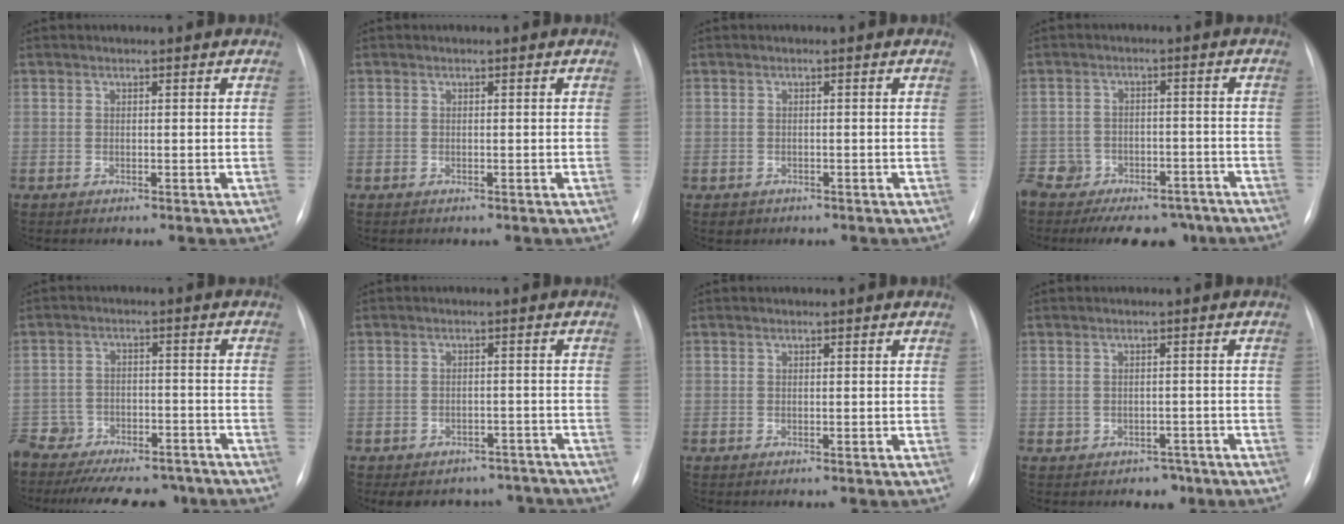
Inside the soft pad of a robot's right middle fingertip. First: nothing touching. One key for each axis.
{"total": 0.0}
{"total": 1.3, "fx": -0.8, "fy": 1.0, "fz": 0.1, "tx": -0.005, "ty": 0.002, "tz": -0.006}
{"total": 15.6, "fx": -12.2, "fy": 8.1, "fz": 5.6, "tx": -0.112, "ty": 0.007, "tz": -0.158}
{"total": 19.1, "fx": -16.5, "fy": 6.7, "fz": 7.0, "tx": -0.161, "ty": -0.009, "tz": -0.231}
{"total": 11.2, "fx": -9.7, "fy": 5.1, "fz": 1.9, "tx": -0.025, "ty": 0.014, "tz": -0.105}
{"total": 0.0}
{"total": 2.8, "fx": -1.5, "fy": 2.2, "fz": 0.5, "tx": -0.004, "ty": 0.018, "tz": -0.013}